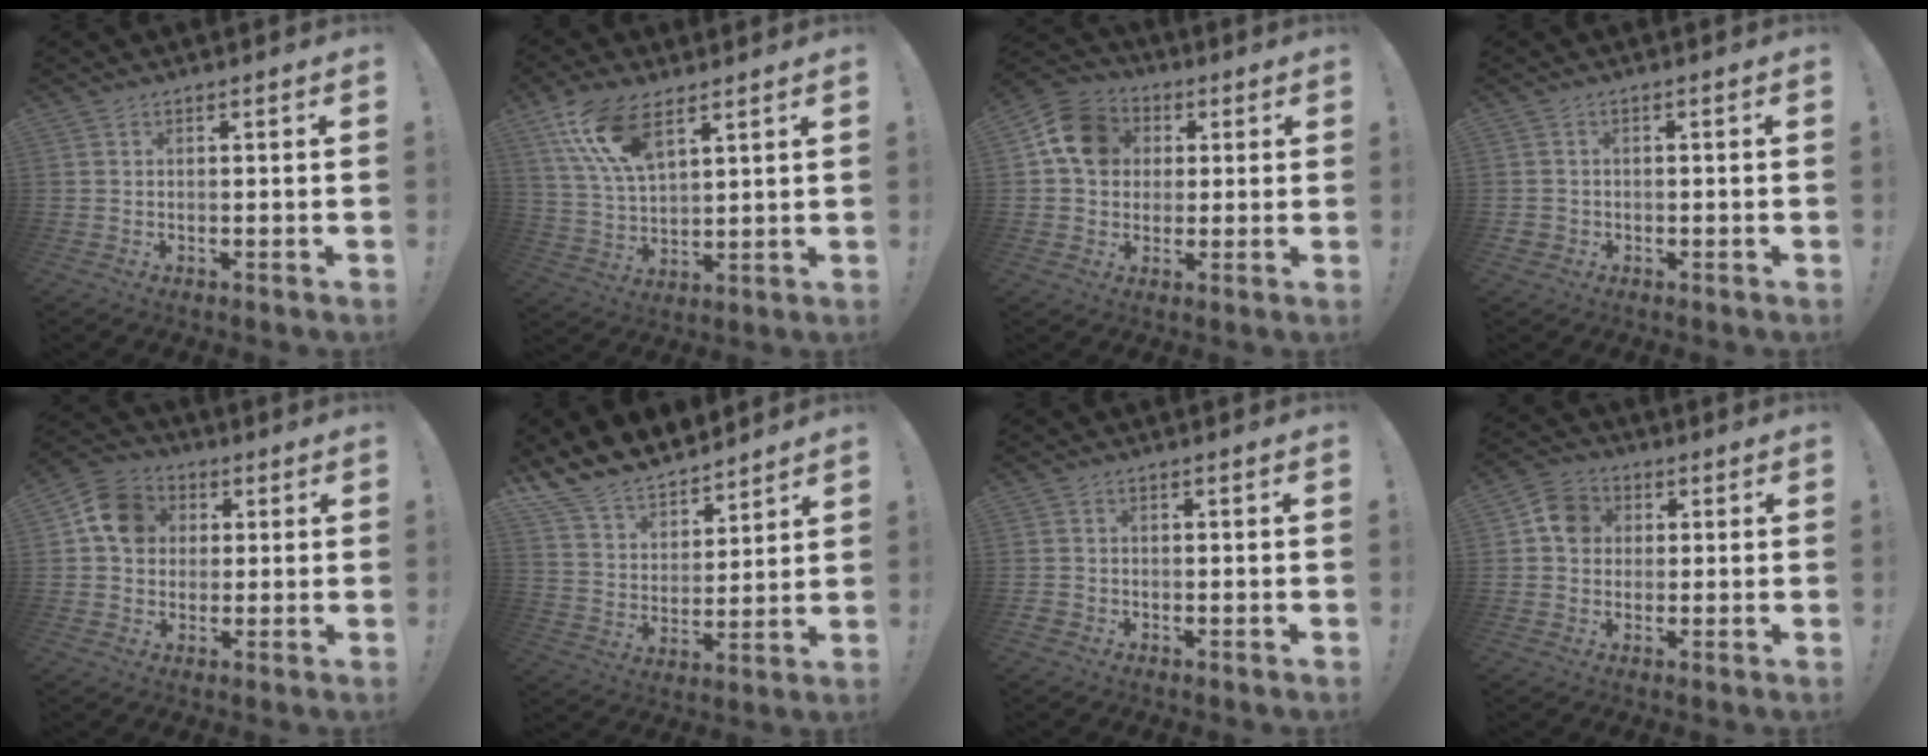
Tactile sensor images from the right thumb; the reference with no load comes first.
{"total": 13.3, "force": [8.2, 5.6, 8.8], "torque": [-0.180, -0.030, 0.154]}
{"total": 13.0, "force": [3.4, 10.8, 6.4], "torque": [-0.085, 0.004, 0.070]}
{"total": 1.8, "force": [-0.5, 1.6, 0.6], "torque": [-0.008, 0.002, -0.009]}
{"total": 11.4, "force": [2.5, 9.7, 5.4], "torque": [-0.066, 0.006, 0.052]}
{"total": 12.4, "force": [11.3, 4.5, 2.3], "torque": [-0.068, -0.095, 0.213]}
{"total": 1.5, "force": [-0.9, 1.0, 0.5], "torque": [-0.005, 0.004, -0.017]}
{"total": 7.6, "force": [1.4, 6.8, 3.2], "torque": [-0.040, 0.009, 0.030]}